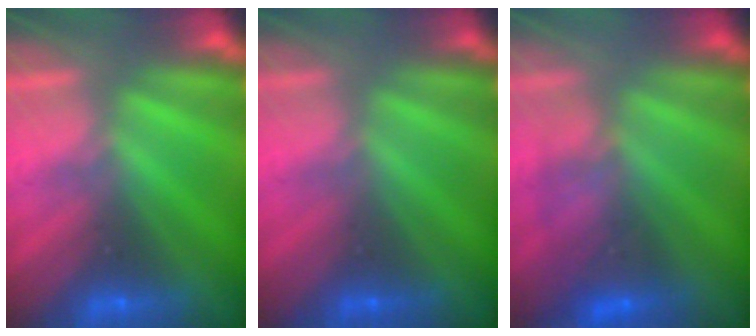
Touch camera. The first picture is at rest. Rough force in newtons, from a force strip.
{"total": 2.6}
{"total": 4.3}